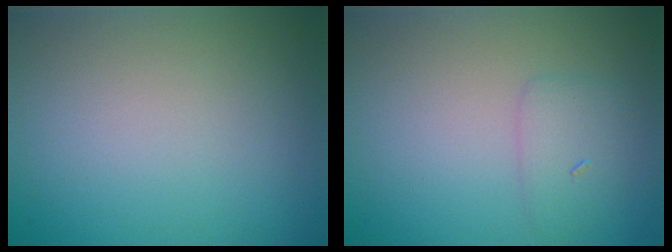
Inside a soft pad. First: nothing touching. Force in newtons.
{"total": 1.8, "press": 1.8, "slide": 0.1}